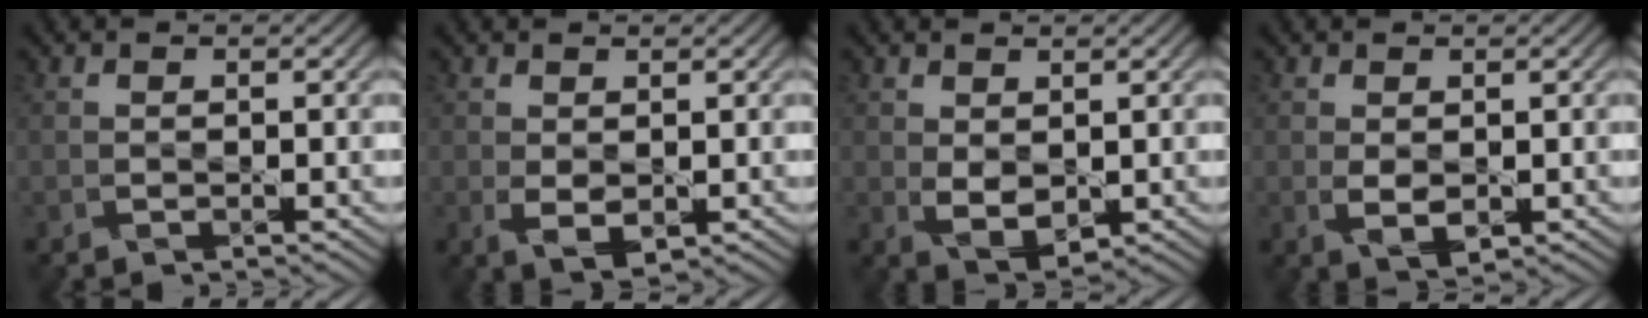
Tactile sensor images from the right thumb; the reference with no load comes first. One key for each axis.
{"total": 2.8, "fx": 0.0, "fy": 1.7, "fz": 2.2, "tx": -0.051, "ty": -0.008, "tz": 0.006}
{"total": 3.3, "fx": 0.6, "fy": 2.0, "fz": 2.5, "tx": -0.055, "ty": -0.007, "tz": 0.016}
{"total": 2.8, "fx": 0.0, "fy": 1.7, "fz": 2.3, "tx": -0.052, "ty": -0.006, "tz": 0.004}